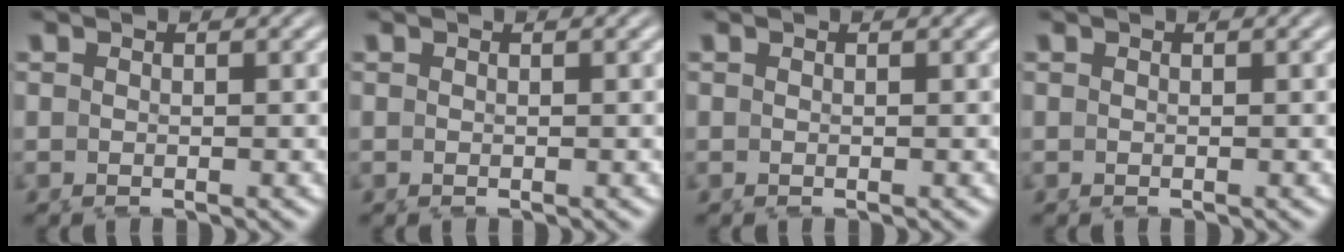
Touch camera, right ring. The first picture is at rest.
{"total": 0.0}
{"total": 0.0}
{"total": 0.0}